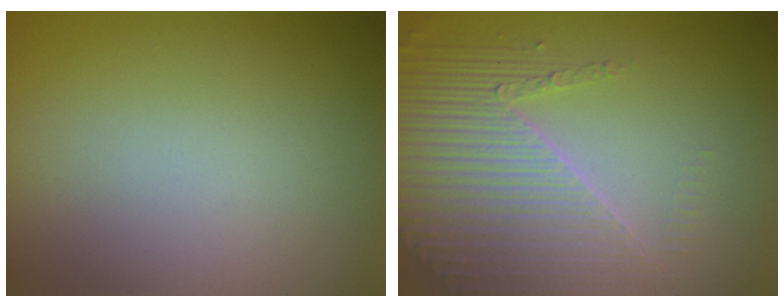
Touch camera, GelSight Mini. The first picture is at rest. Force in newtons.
{"total": 4.8, "press": 4.3, "slide": 2.2}